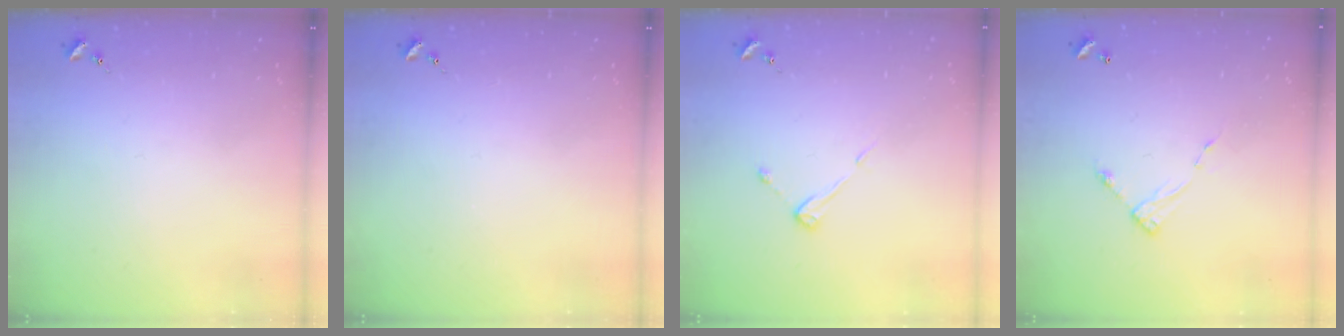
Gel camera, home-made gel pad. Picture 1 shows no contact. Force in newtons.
{"total": 0.0}
{"total": 4.2, "press": 4.2, "slide": 0.3}
{"total": 6.0, "press": 6.0, "slide": 0.4}